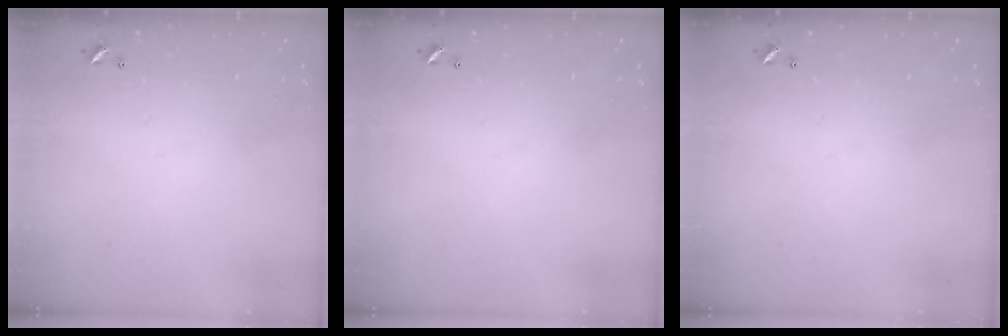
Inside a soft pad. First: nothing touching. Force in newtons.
{"total": 0.0}
{"total": 0.0}